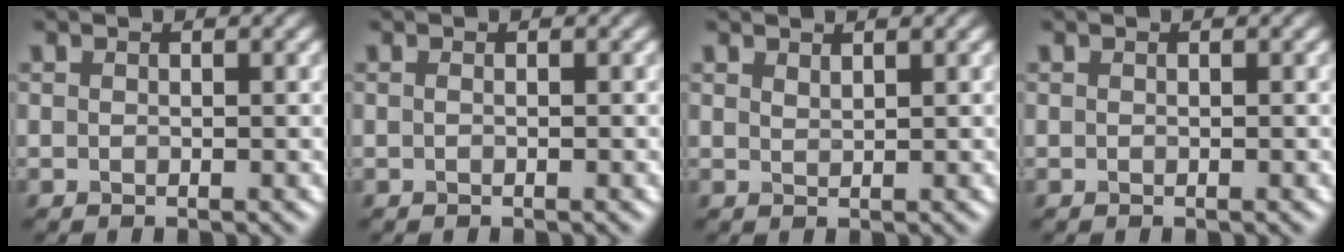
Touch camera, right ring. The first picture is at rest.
{"total": 0.0}
{"total": 1.0, "force": [0.9, 0.1, 0.3], "torque": [-0.006, 0.000, 0.018]}
{"total": 0.0}